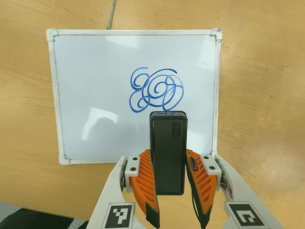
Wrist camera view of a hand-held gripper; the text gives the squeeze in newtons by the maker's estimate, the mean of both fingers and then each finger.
{"total": 5.5, "left": 4.1, "right": 6.8}